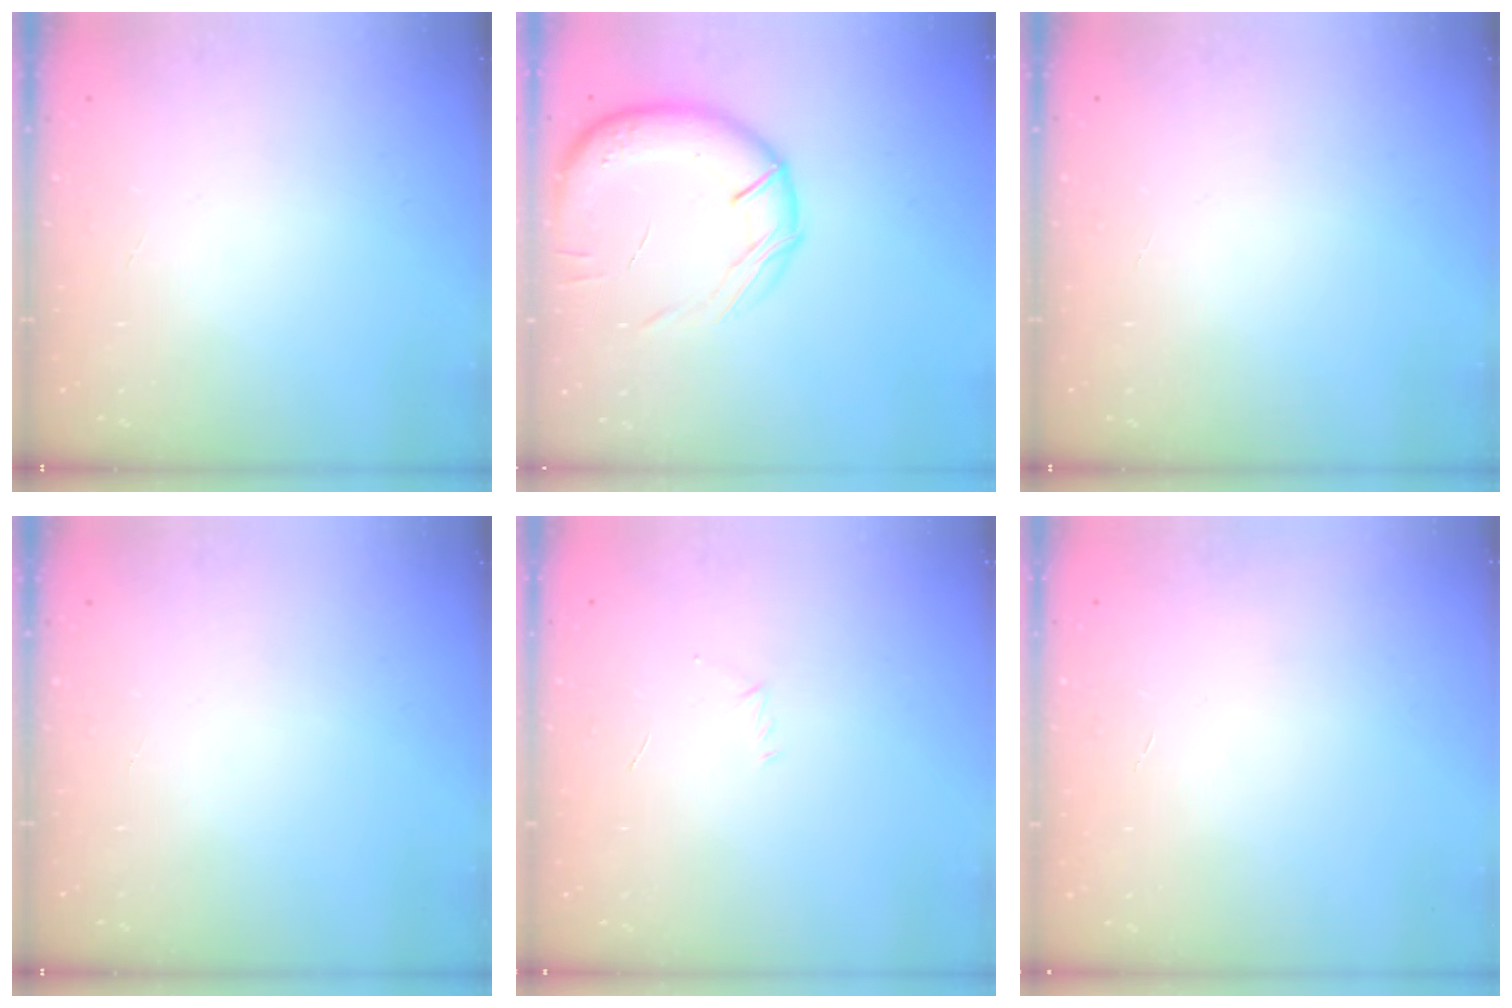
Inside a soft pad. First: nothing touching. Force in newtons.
{"total": 16.6, "press": 16.1, "slide": 4.3}
{"total": 0.0}
{"total": 0.0}
{"total": 3.0, "press": 2.9, "slide": 0.7}
{"total": 0.0}